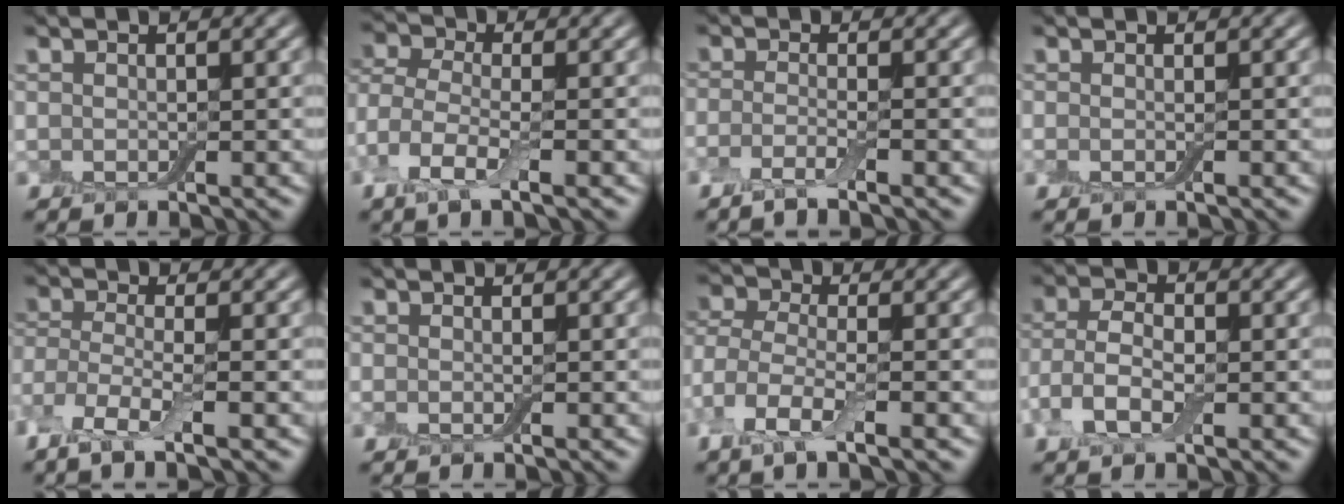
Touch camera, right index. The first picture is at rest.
{"total": 4.9, "force": [-1.8, 2.5, 3.8], "torque": [-0.088, 0.005, -0.049]}
{"total": 1.6, "force": [-1.2, 0.0, 1.1], "torque": [-0.027, -0.002, -0.034]}
{"total": 0.0}
{"total": 4.0, "force": [-2.4, 1.2, 2.9], "torque": [-0.068, -0.006, -0.060]}
{"total": 0.0}
{"total": 5.3, "force": [-2.2, 2.7, 4.1], "torque": [-0.093, 0.002, -0.055]}
{"total": 3.5, "force": [-1.2, 1.9, 2.7], "torque": [-0.062, 0.009, -0.033]}